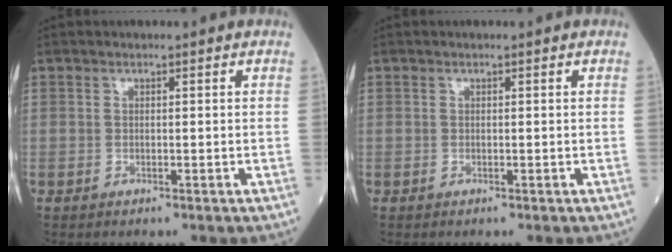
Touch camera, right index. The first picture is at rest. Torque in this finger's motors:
{"motor_torque": [0.00, 0.00, 0.00, 0.00]}